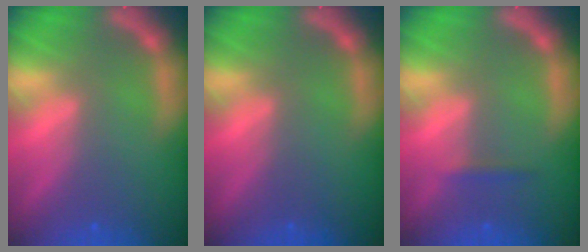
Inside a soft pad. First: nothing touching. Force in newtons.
{"total": 0.0}
{"total": 0.9}